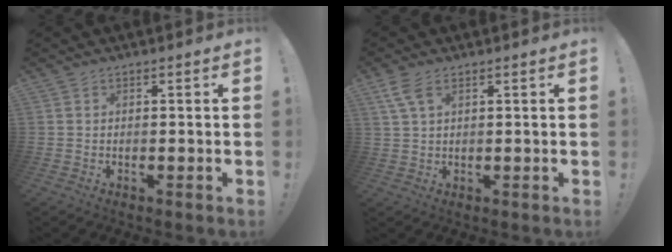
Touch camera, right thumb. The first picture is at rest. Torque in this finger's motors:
{"motor_torque": [0.30, 0.16, 0.07, -0.27, 0.11]}